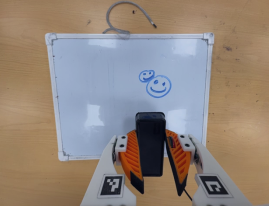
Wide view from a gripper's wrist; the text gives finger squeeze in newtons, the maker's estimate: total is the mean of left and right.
{"total": 9.0, "left": 7.5, "right": 10.5}